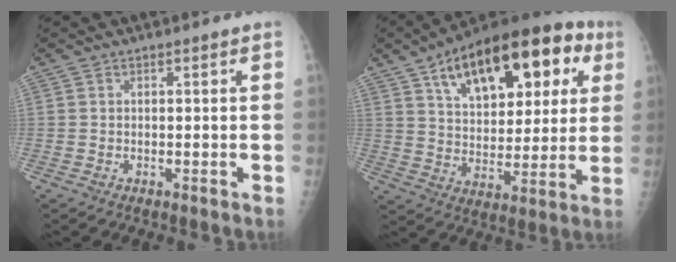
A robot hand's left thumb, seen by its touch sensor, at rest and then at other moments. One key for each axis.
{"total": 24.8, "fx": 11.0, "fy": 12.7, "fz": 18.2, "tx": -0.239, "ty": 0.005, "tz": 0.170}